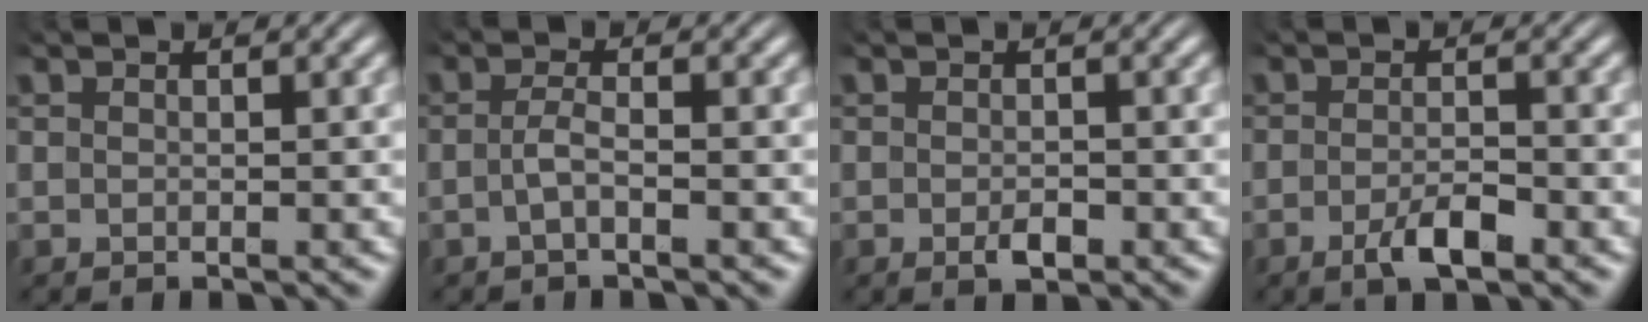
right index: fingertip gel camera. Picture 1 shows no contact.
{"total": 1.8, "force": [-1.1, -0.2, 1.4], "torque": [-0.032, -0.005, -0.019]}
{"total": 1.5, "force": [-0.9, 0.7, 1.1], "torque": [-0.019, -0.005, -0.014]}
{"total": 2.8, "force": [-1.8, 0.8, 2.0], "torque": [-0.036, -0.004, -0.035]}